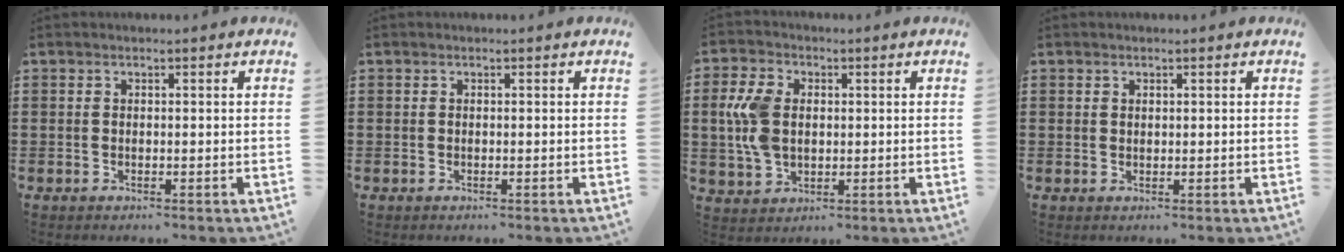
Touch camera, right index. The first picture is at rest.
{"total": 0.0}
{"total": 7.7, "force": [0.8, 5.2, 5.6], "torque": [-0.152, 0.006, 0.006]}
{"total": 0.6, "force": [0.4, 0.4, 0.1], "torque": [-0.004, 0.002, 0.009]}